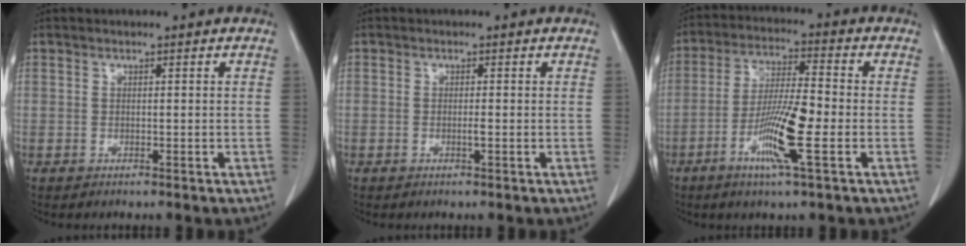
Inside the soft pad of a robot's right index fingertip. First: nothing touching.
{"total": 0.8, "force": [-0.2, 0.0, 0.8], "torque": [-0.018, -0.001, -0.004]}
{"total": 10.6, "force": [-3.7, 0.4, 10.0], "torque": [-0.192, -0.013, -0.073]}